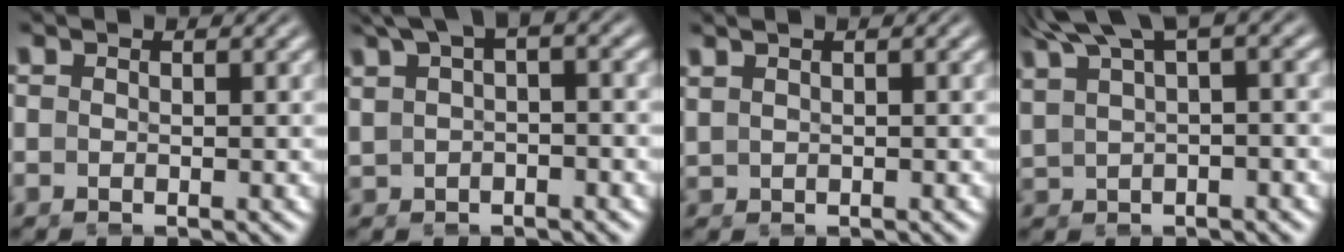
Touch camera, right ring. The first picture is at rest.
{"total": 3.9, "force": [2.1, 1.2, 3.1], "torque": [-0.047, 0.014, 0.036]}
{"total": 1.1, "force": [1.0, -0.2, 0.5], "torque": [-0.003, 0.012, 0.018]}
{"total": 4.6, "force": [2.9, 1.3, 3.2], "torque": [-0.046, 0.017, 0.051]}